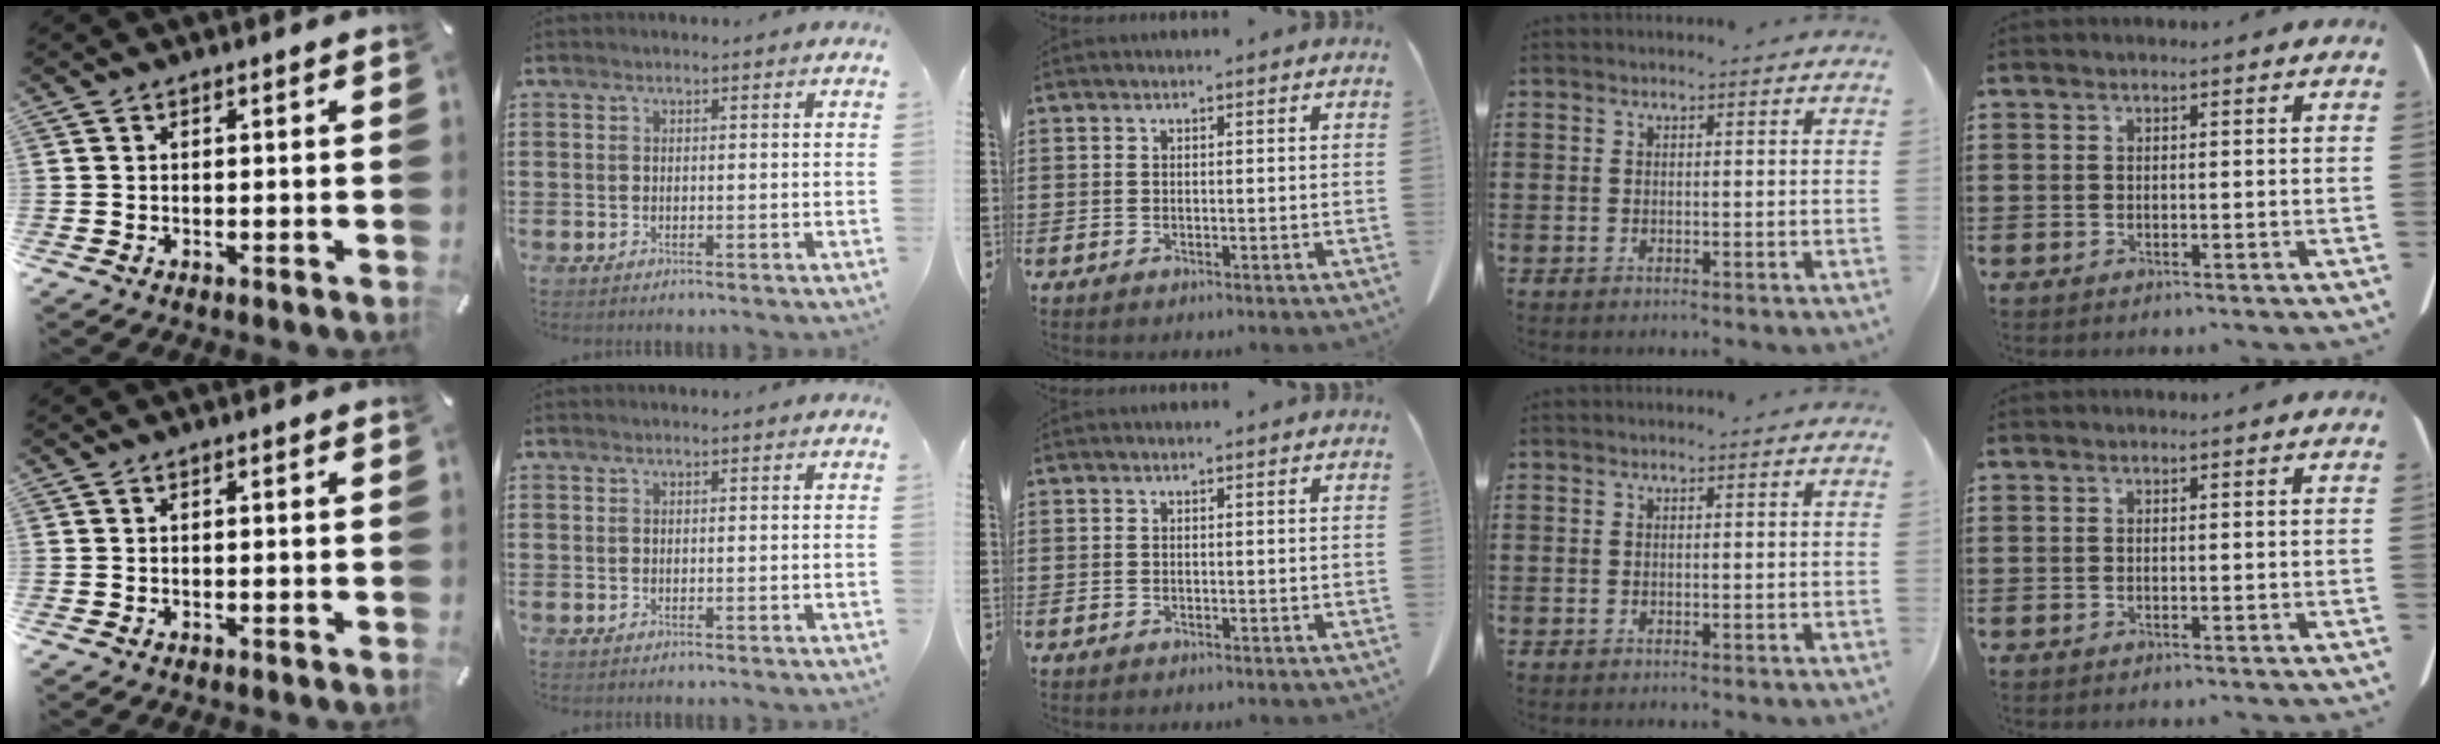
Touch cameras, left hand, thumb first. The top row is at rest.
{}